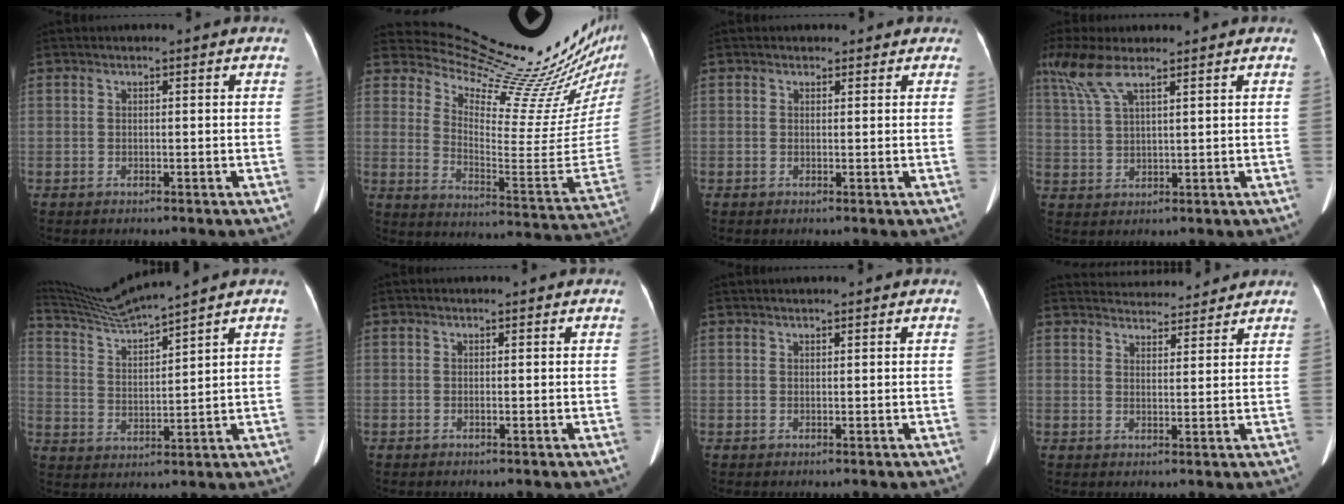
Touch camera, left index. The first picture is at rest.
{"total": 24.3, "force": [22.9, 1.2, 8.0], "torque": [-0.123, -0.147, 0.301]}
{"total": 2.0, "force": [1.1, 1.5, -0.4], "torque": [0.025, -0.002, 0.005]}
{"total": 6.3, "force": [4.3, 0.9, 4.5], "torque": [-0.103, 0.010, 0.094]}
{"total": 9.0, "force": [8.0, -2.6, 3.2], "torque": [-0.065, -0.006, 0.165]}
{"total": 0.8, "force": [0.7, 0.0, 0.4], "torque": [-0.009, 0.003, 0.007]}
{"total": 2.5, "force": [2.3, 0.1, 0.9], "torque": [-0.010, 0.019, 0.031]}
{"total": 11.0, "force": [10.6, 1.8, 2.2], "torque": [-0.022, 0.013, 0.141]}